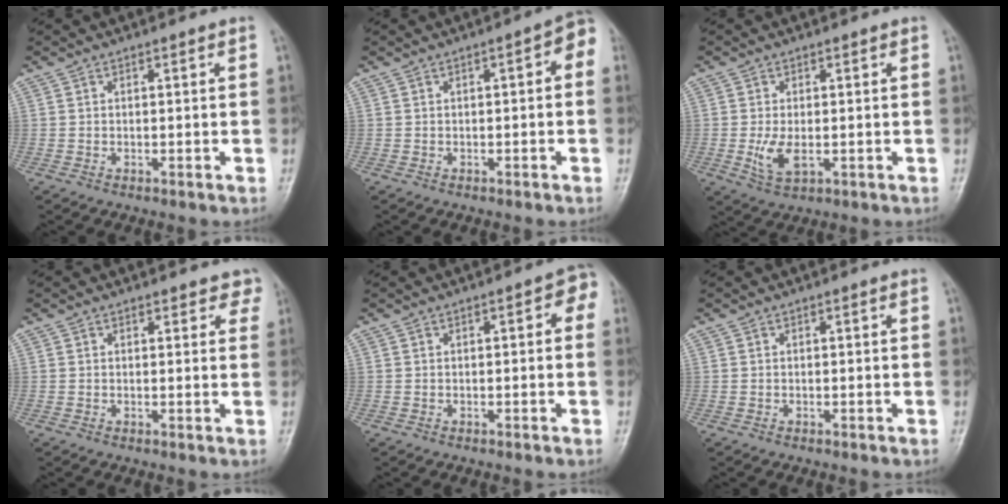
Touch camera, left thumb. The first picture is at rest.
{"total": 3.7, "force": [0.2, 1.6, 3.4], "torque": [-0.030, 0.018, -0.007]}
{"total": 4.4, "force": [-0.5, 2.5, 3.6], "torque": [-0.076, -0.013, -0.005]}
{"total": 3.4, "force": [2.9, 1.7, 0.6], "torque": [0.031, -0.009, 0.018]}
{"total": 3.5, "force": [0.5, 1.7, 3.1], "torque": [-0.020, 0.010, -0.004]}
{"total": 0.0}